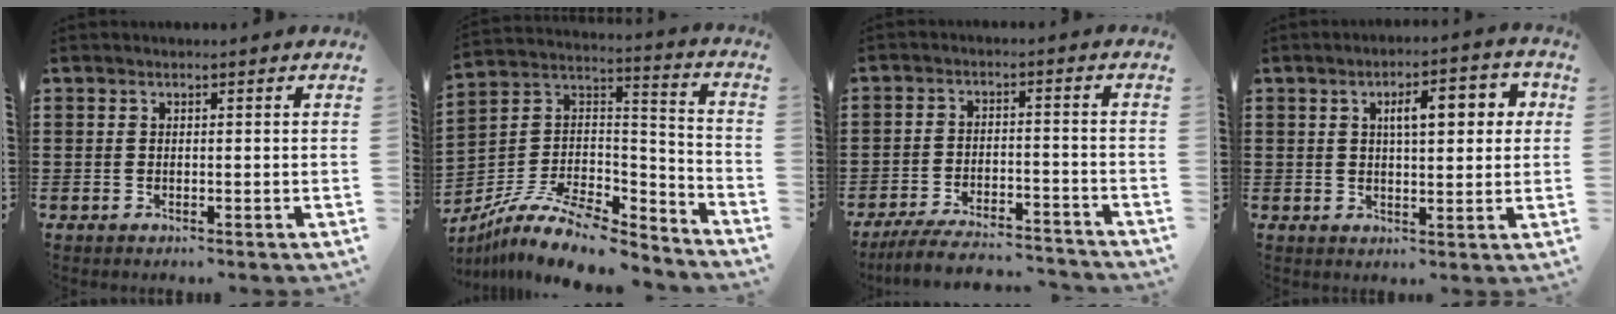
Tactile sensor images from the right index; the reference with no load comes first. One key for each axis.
{"total": 12.1, "fx": -9.4, "fy": 3.7, "fz": 6.5, "tx": -0.126, "ty": 0.018, "tz": -0.178}
{"total": 6.1, "fx": -5.8, "fy": 0.5, "fz": 2.0, "tx": -0.042, "ty": -0.005, "tz": -0.111}
{"total": 6.5, "fx": 1.8, "fy": 2.3, "fz": 5.8, "tx": -0.092, "ty": 0.003, "tz": 0.021}